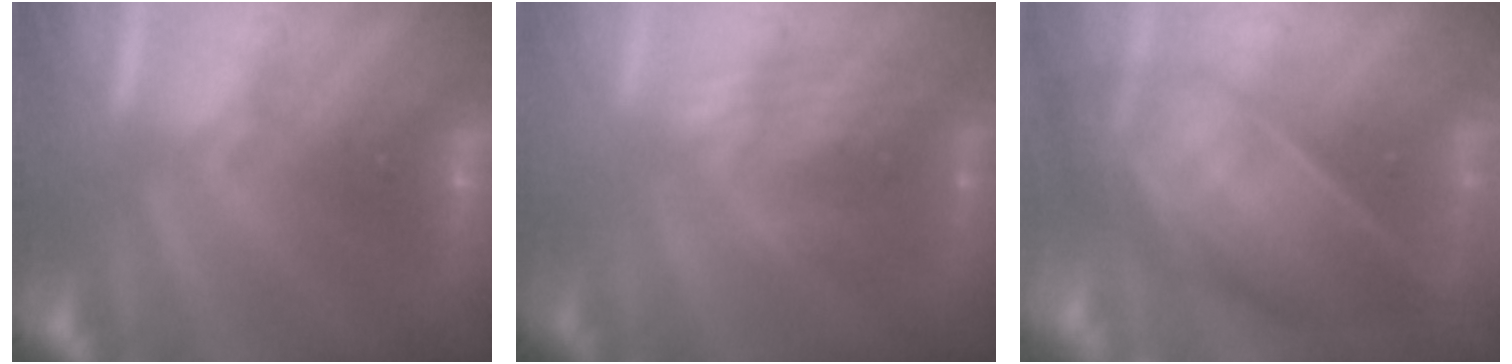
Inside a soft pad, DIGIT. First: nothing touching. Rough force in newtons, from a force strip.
{"total": 3.1}
{"total": 7.3}